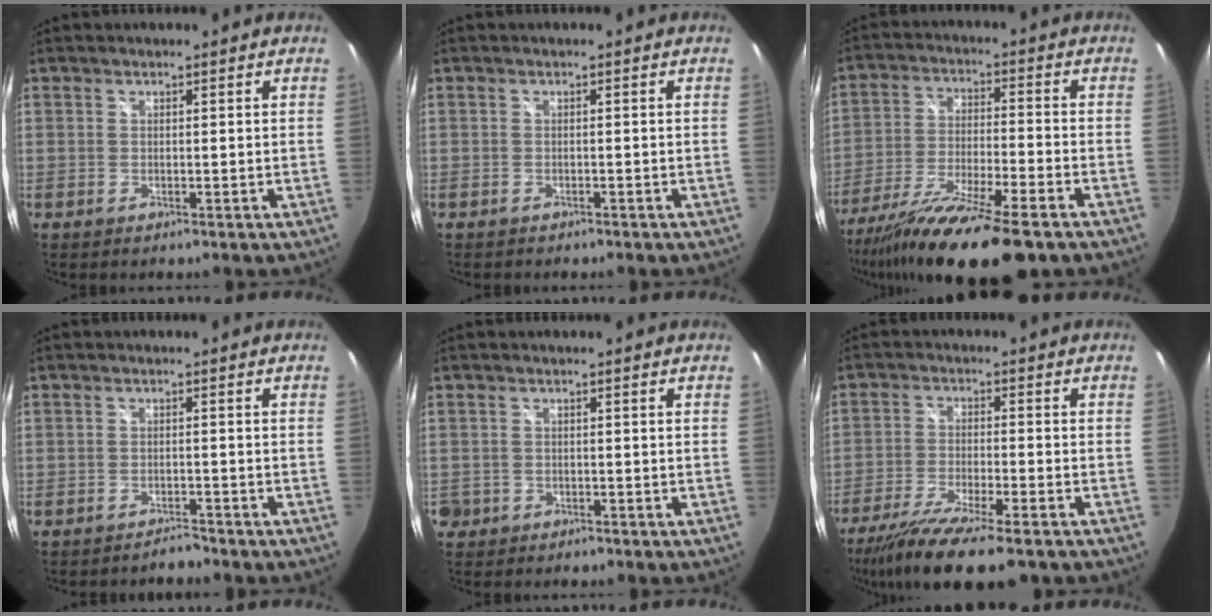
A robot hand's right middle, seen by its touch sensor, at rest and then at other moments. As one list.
[{"total": 0.9, "force": [-0.9, 0.3, 0.2], "torque": [-0.006, -0.001, -0.012]}, {"total": 19.0, "force": [-14.3, 1.8, 12.3], "torque": [-0.236, -0.051, -0.244]}, {"total": 2.1, "force": [-2.1, 0.5, 0.2], "torque": [-0.007, -0.002, -0.033]}, {"total": 2.9, "force": [-1.3, 2.5, 0.7], "torque": [-0.025, 0.000, -0.019]}, {"total": 13.7, "force": [-10.5, 1.8, 8.6], "torque": [-0.179, -0.040, -0.182]}]